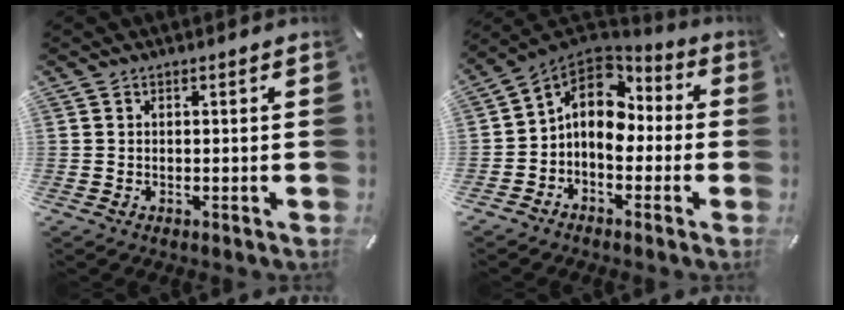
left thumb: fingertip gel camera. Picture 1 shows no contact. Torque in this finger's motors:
{"motor_torque": [-0.03, 0.97, 0.64, 0.81, 0.13]}